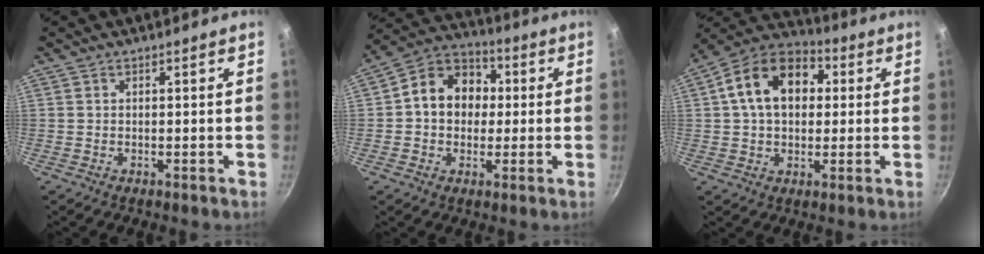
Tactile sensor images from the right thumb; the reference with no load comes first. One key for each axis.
{"total": 12.5, "fx": 1.1, "fy": 10.1, "fz": 7.2, "tx": -0.077, "ty": 0.026, "tz": -0.004}
{"total": 15.8, "fx": 3.1, "fy": 11.1, "fz": 10.8, "tx": -0.151, "ty": 0.027, "tz": 0.033}